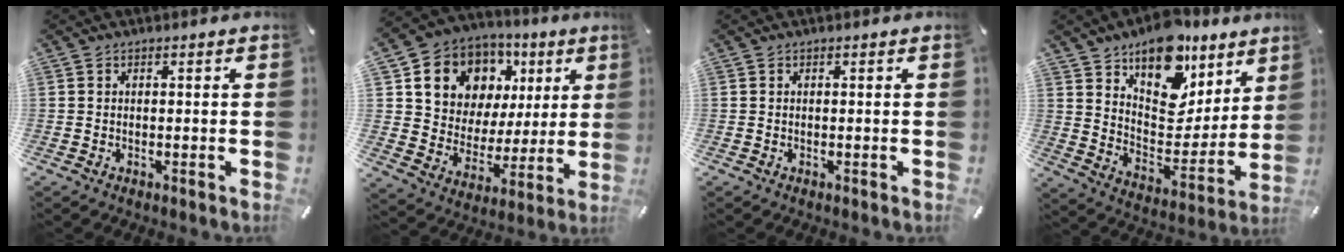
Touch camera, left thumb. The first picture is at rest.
{"total": 12.2, "force": [6.3, 10.0, 3.1], "torque": [-0.067, -0.049, 0.123]}
{"total": 0.0}
{"total": 16.2, "force": [12.5, 9.0, 5.3], "torque": [-0.069, -0.112, 0.221]}